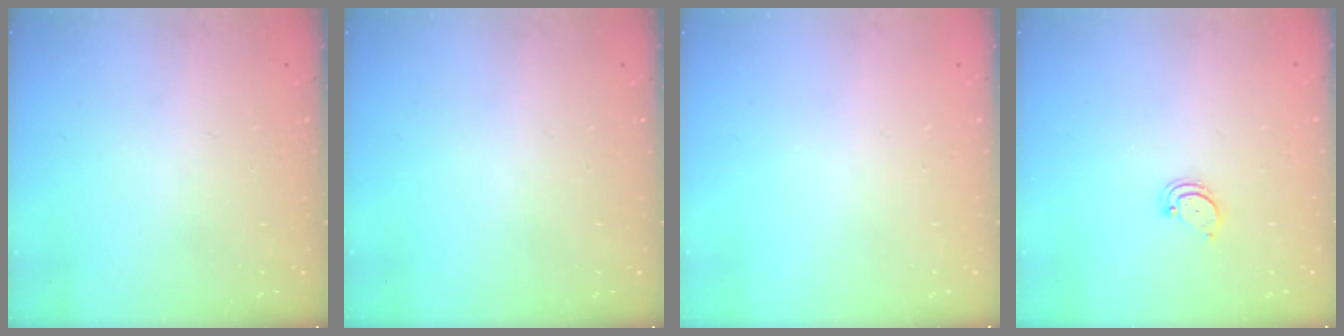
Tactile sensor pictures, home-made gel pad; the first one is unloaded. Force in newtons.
{"total": 0.0}
{"total": 0.0}
{"total": 1.9, "press": 1.9, "slide": 0.2}